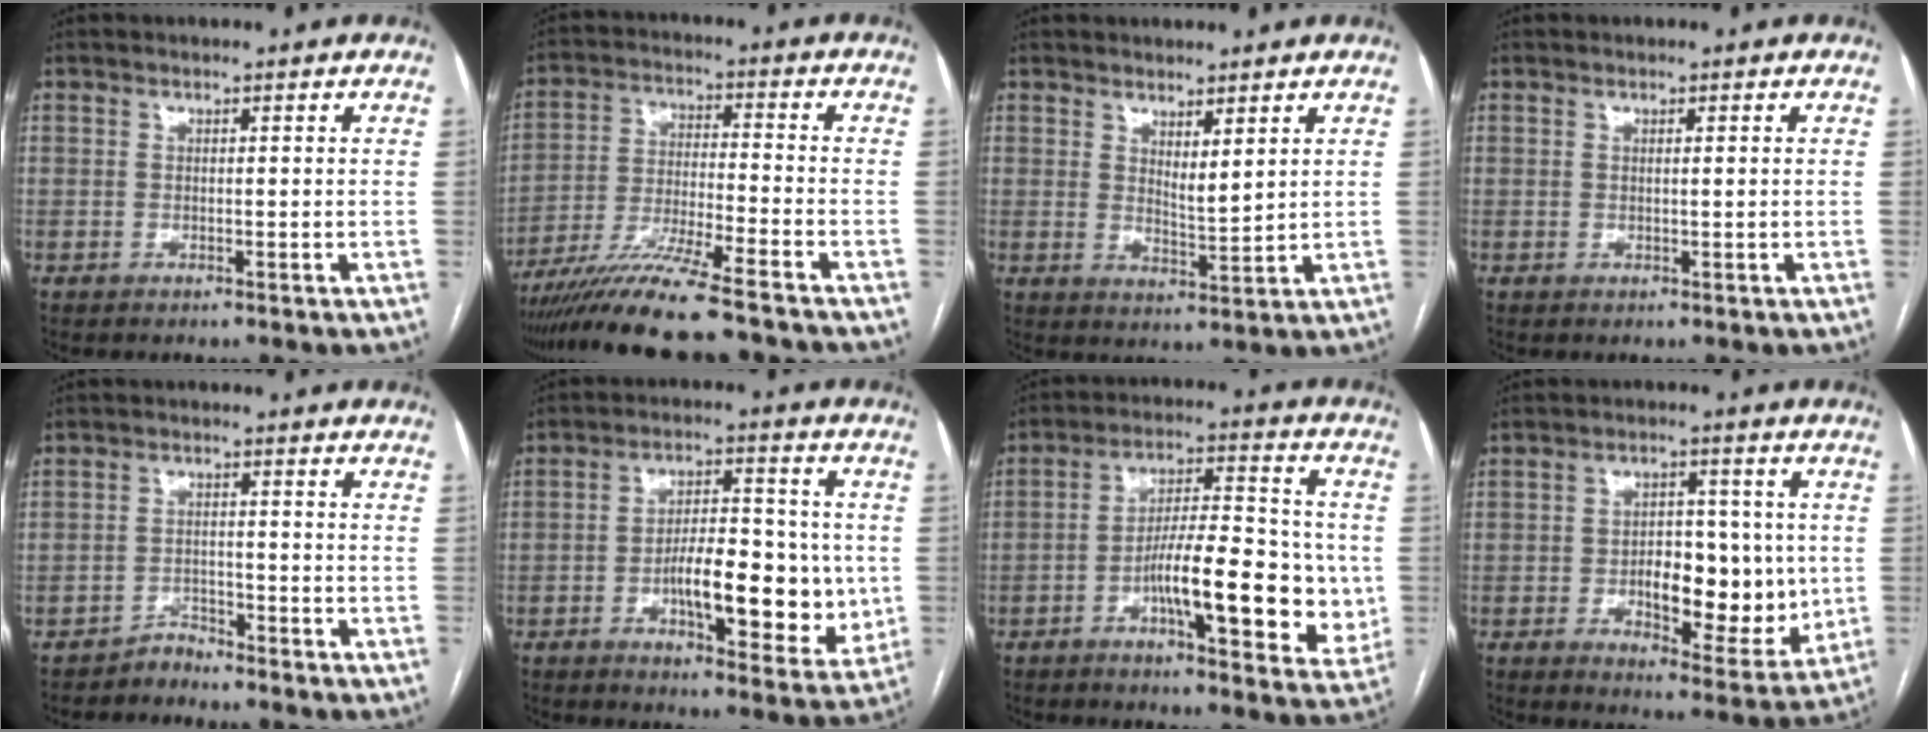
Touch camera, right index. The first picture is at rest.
{"total": 13.7, "force": [-11.6, -0.4, 7.4], "torque": [-0.124, -0.025, -0.194]}
{"total": 3.5, "force": [2.0, 0.6, 2.8], "torque": [-0.051, -0.018, 0.043]}
{"total": 0.6, "force": [0.2, -0.1, 0.6], "torque": [-0.012, 0.001, 0.002]}
{"total": 2.2, "force": [-2.1, 0.5, -0.5], "torque": [0.018, -0.003, -0.037]}
{"total": 14.6, "force": [-2.5, 5.5, 13.3], "torque": [-0.192, 0.010, -0.035]}
{"total": 16.6, "force": [-3.7, 4.7, 15.5], "torque": [-0.225, 0.012, -0.056]}
{"total": 12.7, "force": [-1.3, 6.2, 11.0], "torque": [-0.149, 0.007, -0.008]}